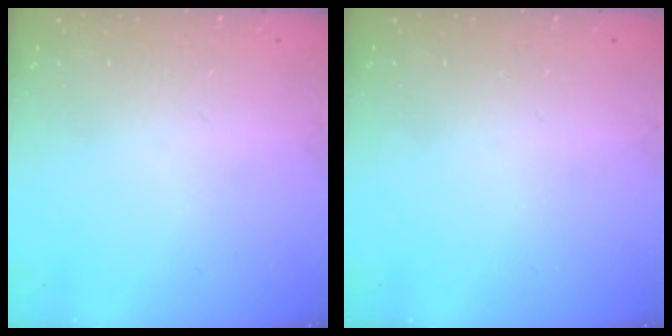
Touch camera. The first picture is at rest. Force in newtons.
{"total": 0.0}